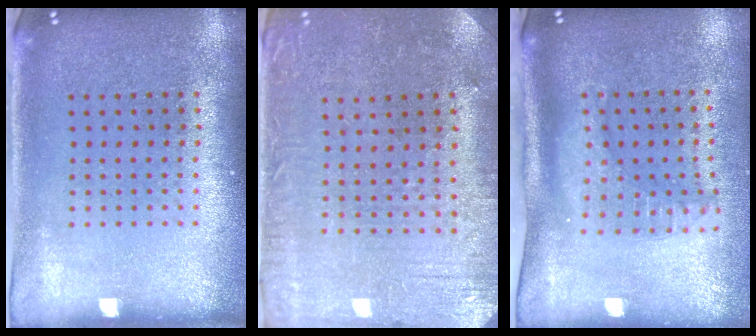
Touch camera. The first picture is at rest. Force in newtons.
{"total": 0.7, "press": 0.6, "slide": 0.4}
{"total": 2.1, "press": 1.6, "slide": 1.5}